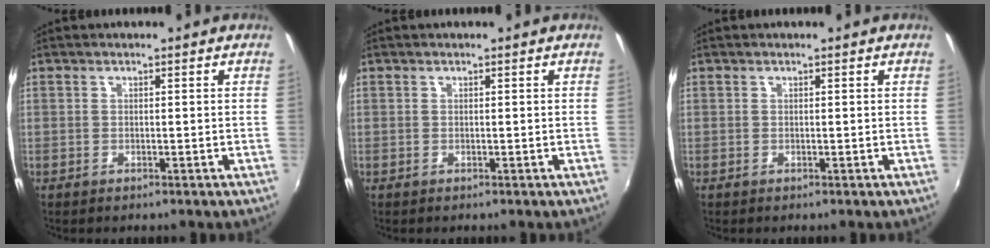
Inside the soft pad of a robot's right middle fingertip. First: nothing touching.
{"total": 0.0}
{"total": 0.0}